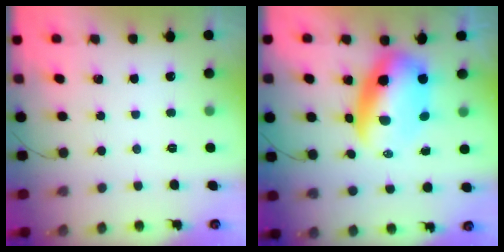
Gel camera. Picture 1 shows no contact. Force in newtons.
{"total": 10.8, "press": 10.4, "slide": 2.7}